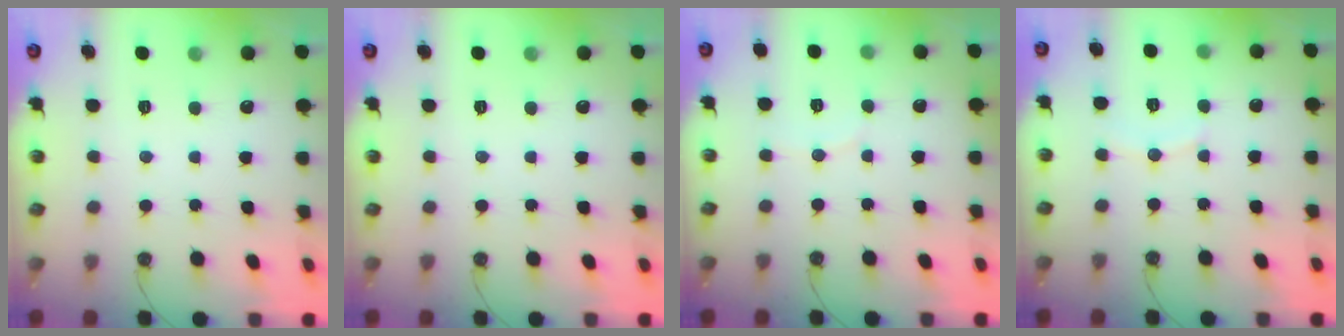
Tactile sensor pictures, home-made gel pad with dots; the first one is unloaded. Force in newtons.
{"total": 0.0}
{"total": 2.5, "press": 2.5, "slide": 0.3}
{"total": 5.2, "press": 5.2, "slide": 0.6}